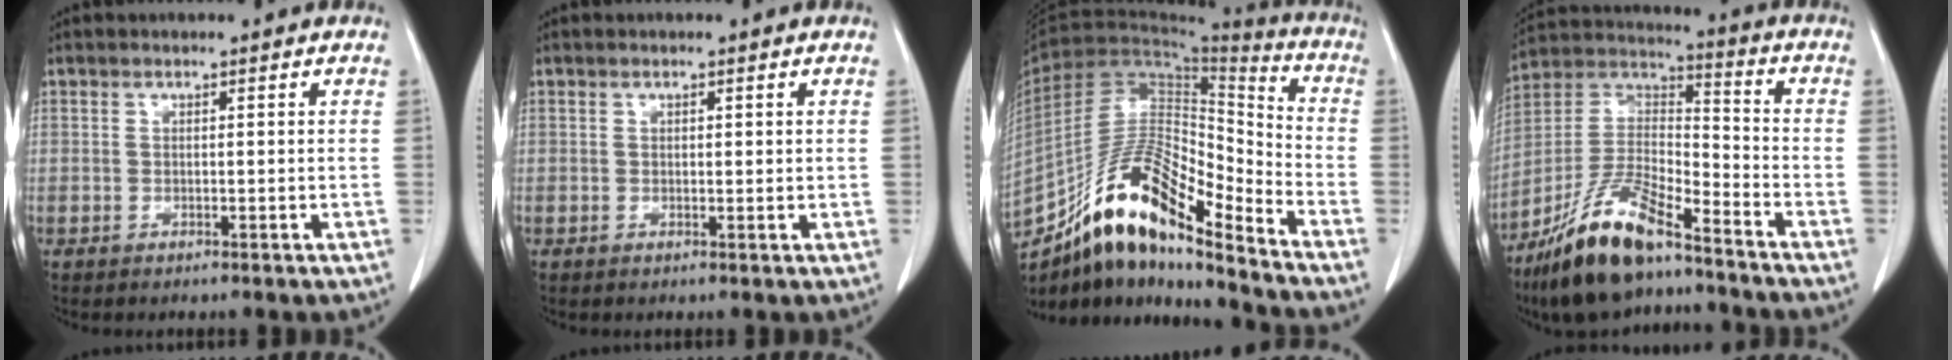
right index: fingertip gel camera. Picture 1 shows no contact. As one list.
[{"total": 0.7, "force": [0.3, 0.3, 0.5], "torque": [-0.008, -0.002, 0.005]}, {"total": 17.8, "force": [-13.1, 3.6, 11.5], "torque": [-0.206, 0.024, -0.233]}, {"total": 16.3, "force": [-11.9, 3.8, 10.4], "torque": [-0.209, -0.001, -0.219]}]